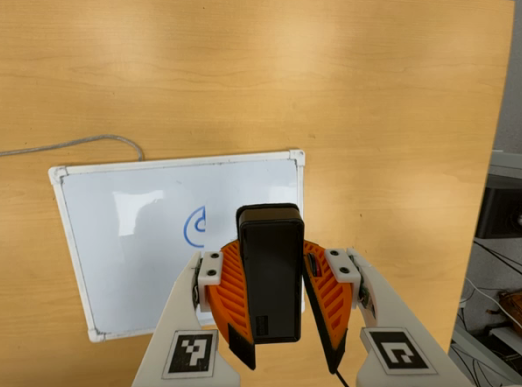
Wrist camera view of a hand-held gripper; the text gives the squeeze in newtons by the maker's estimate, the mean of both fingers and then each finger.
{"total": 10.7, "left": 10.2, "right": 11.3}